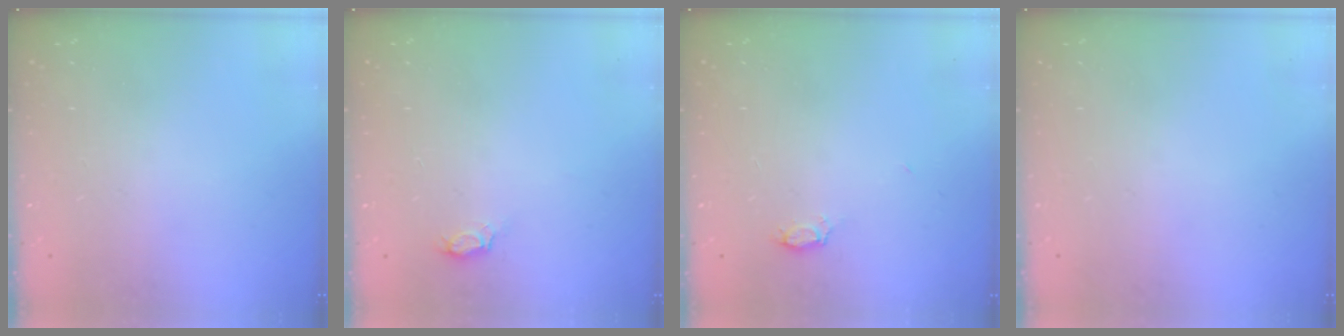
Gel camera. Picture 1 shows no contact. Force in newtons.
{"total": 4.7, "press": 4.5, "slide": 1.3}
{"total": 3.1, "press": 3.1, "slide": 0.4}
{"total": 0.0}